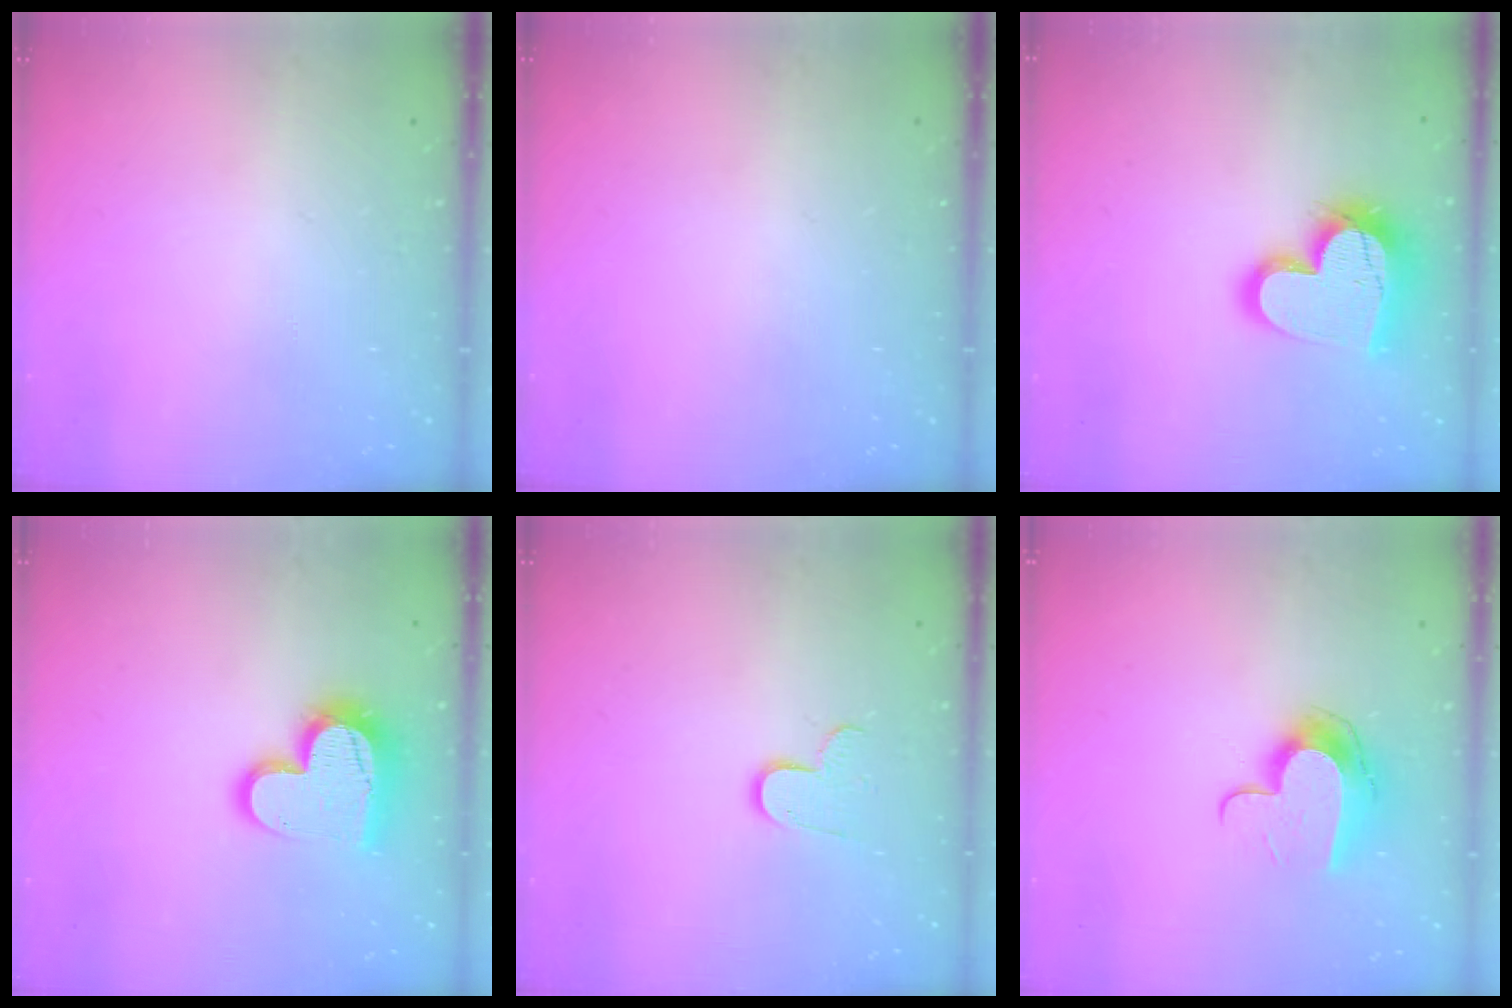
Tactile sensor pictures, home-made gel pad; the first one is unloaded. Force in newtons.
{"total": 0.0}
{"total": 18.7, "press": 18.6, "slide": 1.4}
{"total": 15.2, "press": 15.1, "slide": 1.4}
{"total": 7.6, "press": 7.6, "slide": 0.5}
{"total": 11.5, "press": 11.5, "slide": 0.4}